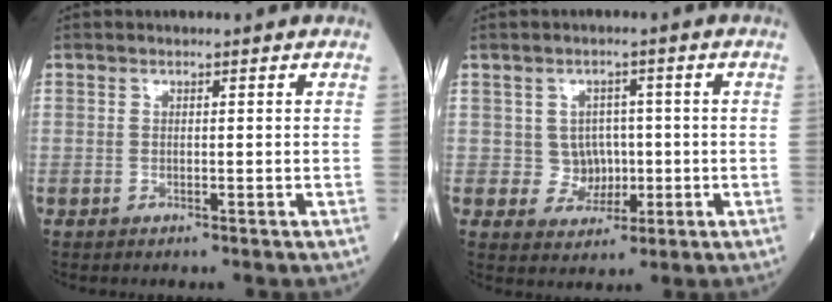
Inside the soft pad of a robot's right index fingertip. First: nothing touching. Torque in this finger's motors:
{"motor_torque": [0.15, 0.05, 0.03, -0.01]}